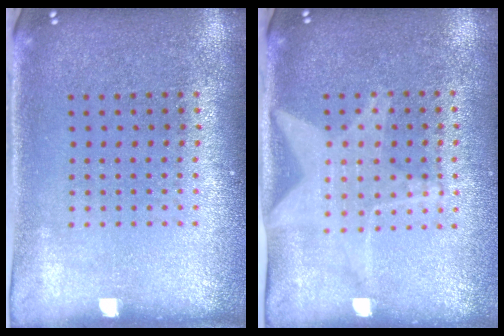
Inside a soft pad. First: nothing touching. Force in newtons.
{"total": 1.8, "press": 1.5, "slide": 1.0}